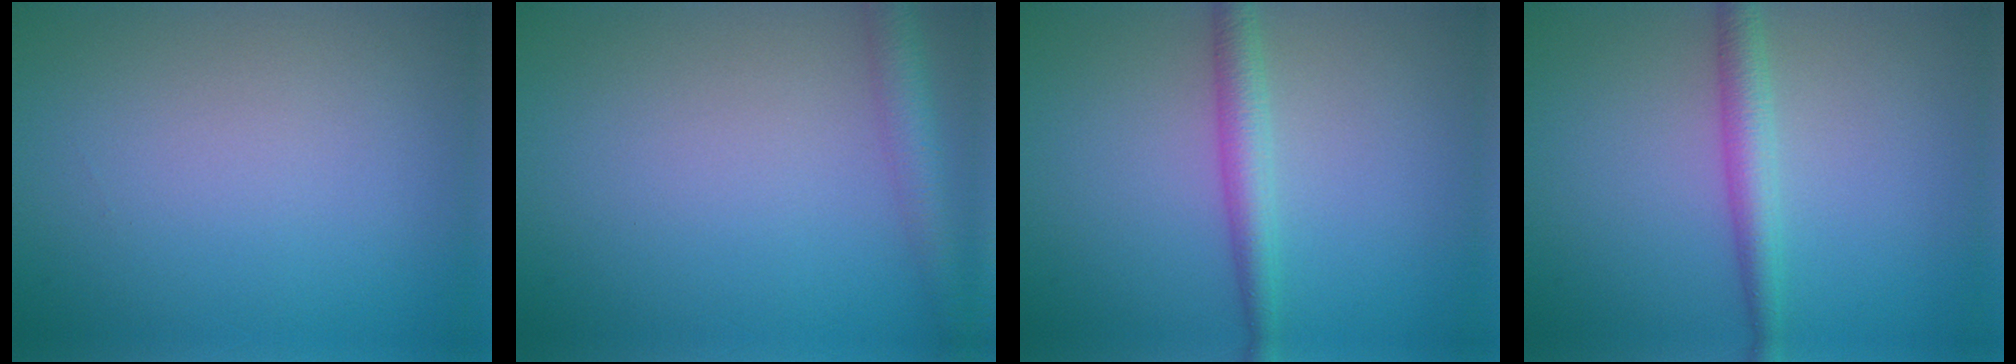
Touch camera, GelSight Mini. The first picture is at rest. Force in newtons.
{"total": 2.8, "press": 2.8, "slide": 0.2}
{"total": 2.5, "press": 2.5, "slide": 0.1}
{"total": 2.5, "press": 2.5, "slide": 0.1}